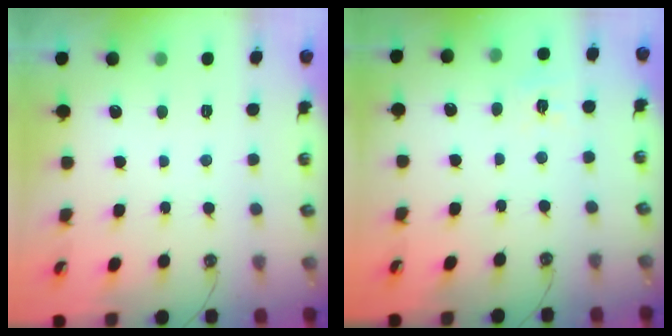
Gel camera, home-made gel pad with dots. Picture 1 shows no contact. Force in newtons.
{"total": 7.3, "press": 7.3, "slide": 0.7}